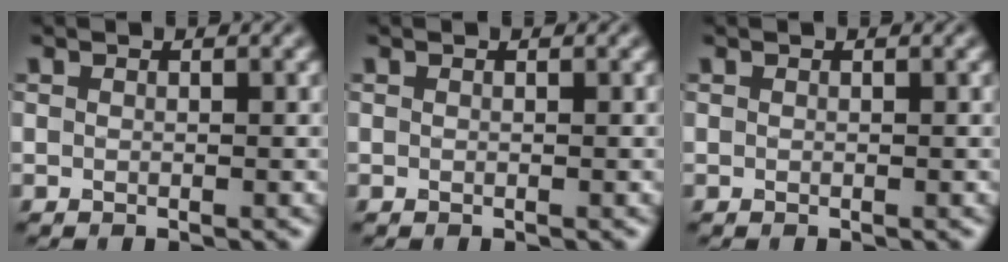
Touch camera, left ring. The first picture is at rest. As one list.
[{"total": 0.0}, {"total": 0.0}]